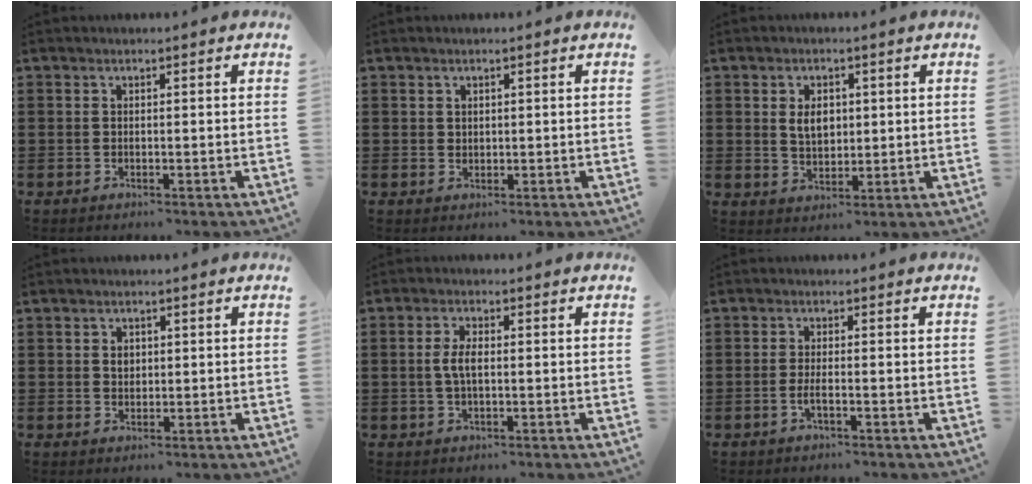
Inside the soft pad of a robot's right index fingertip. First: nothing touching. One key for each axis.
{"total": 0.9, "fx": 0.7, "fy": 0.6, "fz": 0.1, "tx": -0.003, "ty": 0.002, "tz": 0.013}
{"total": 3.9, "fx": 0.7, "fy": 2.6, "fz": 2.7, "tx": -0.053, "ty": 0.008, "tz": 0.010}
{"total": 1.3, "fx": 0.3, "fy": 1.0, "fz": 0.7, "tx": -0.016, "ty": 0.006, "tz": 0.006}
{"total": 3.4, "fx": 0.0, "fy": 1.3, "fz": 3.1, "tx": -0.068, "ty": 0.000, "tz": -0.004}
{"total": 2.0, "fx": -0.8, "fy": 0.3, "fz": 1.8, "tx": -0.040, "ty": -0.004, "tz": -0.016}